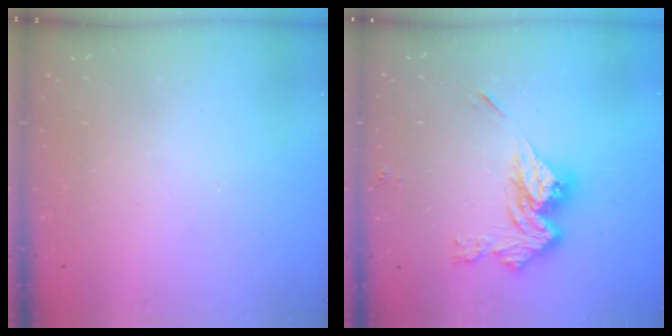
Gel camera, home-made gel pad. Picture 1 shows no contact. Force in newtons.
{"total": 14.5, "press": 14.5, "slide": 0.8}